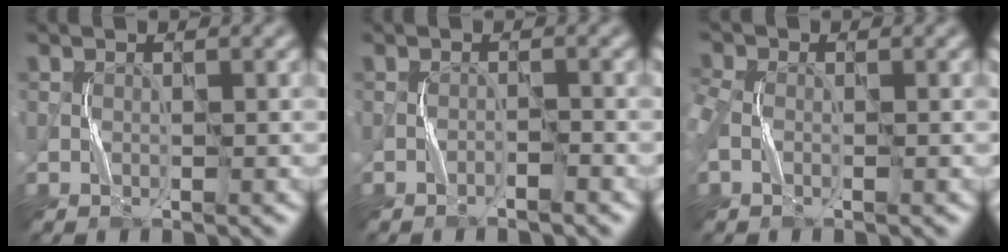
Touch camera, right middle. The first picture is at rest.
{"total": 1.0, "force": [-0.9, 0.0, 0.5], "torque": [-0.009, 0.007, -0.017]}
{"total": 2.5, "force": [-0.5, 1.8, 1.7], "torque": [-0.053, 0.003, -0.020]}